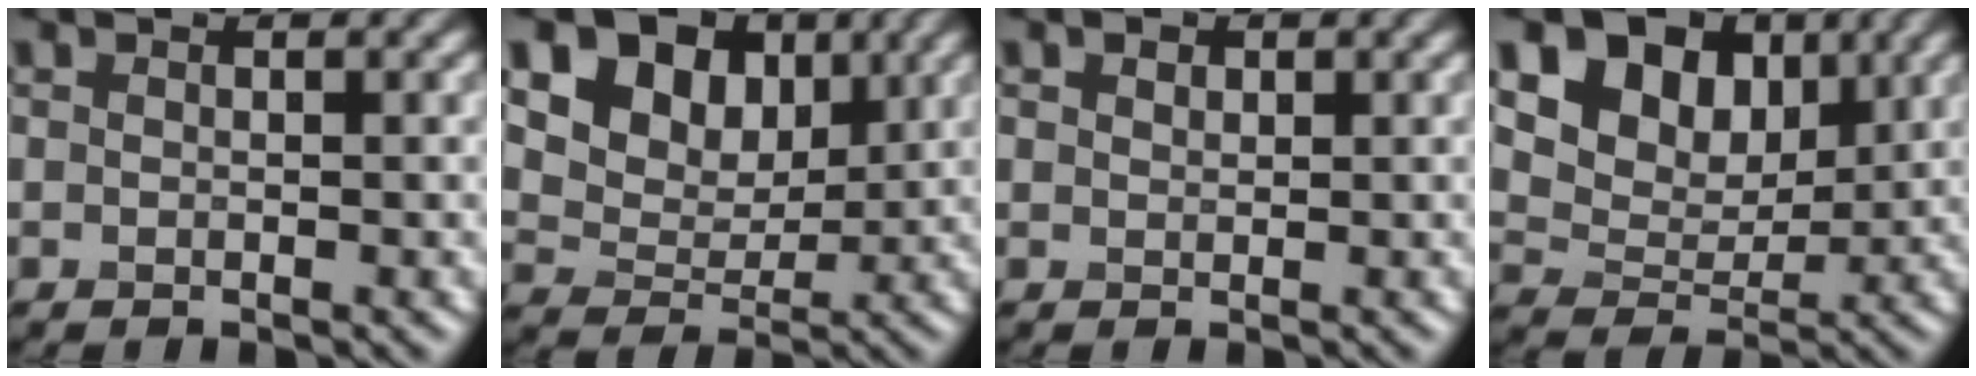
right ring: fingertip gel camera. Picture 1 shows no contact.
{"total": 17.3, "force": [8.4, 12.5, 8.4], "torque": [-0.193, 0.040, 0.152]}
{"total": 1.0, "force": [0.7, 0.6, 0.4], "torque": [-0.007, -0.002, 0.009]}
{"total": 15.3, "force": [7.7, 10.7, 7.6], "torque": [-0.166, 0.037, 0.149]}